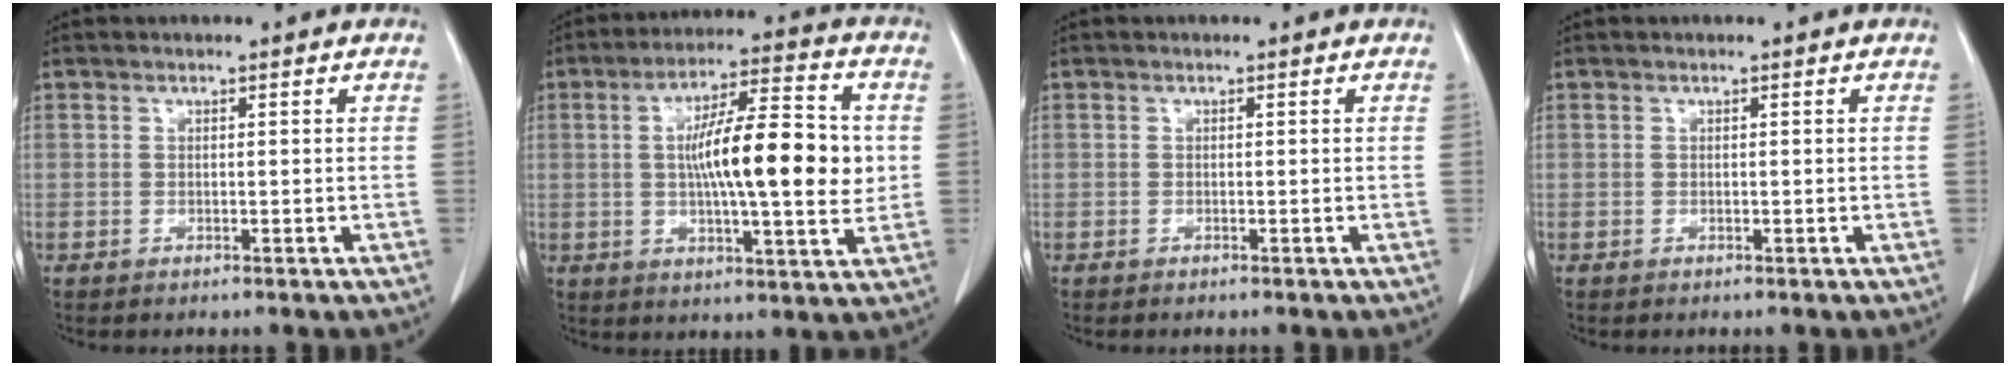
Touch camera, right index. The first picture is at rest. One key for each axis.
{"total": 15.5, "fx": 0.8, "fy": 2.8, "fz": 15.3, "tx": -0.250, "ty": 0.014, "tz": 0.008}
{"total": 0.0}
{"total": 0.0}